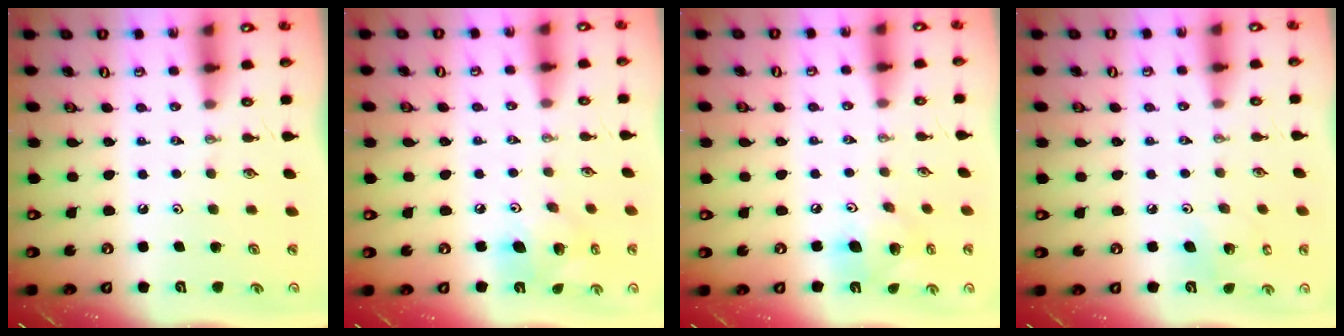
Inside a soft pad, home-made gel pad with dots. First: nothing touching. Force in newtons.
{"total": 11.4, "press": 11.3, "slide": 1.9}
{"total": 11.9, "press": 11.6, "slide": 2.6}
{"total": 7.1, "press": 6.6, "slide": 2.5}